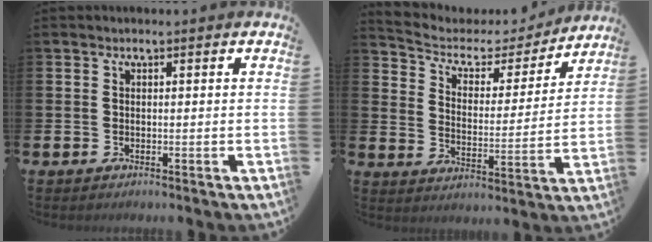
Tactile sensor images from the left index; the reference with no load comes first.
{"total": 5.2, "force": [4.3, 2.5, 1.7], "torque": [-0.061, -0.034, 0.063]}